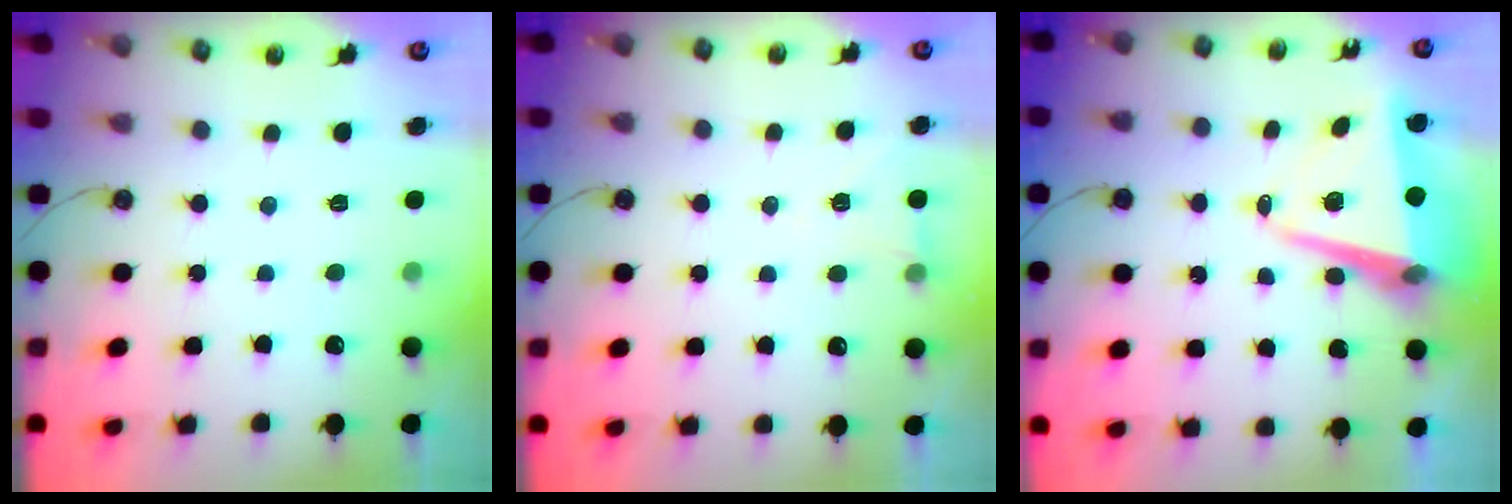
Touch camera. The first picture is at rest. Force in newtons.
{"total": 5.4, "press": 3.3, "slide": 4.2}
{"total": 10.5, "press": 9.9, "slide": 3.3}